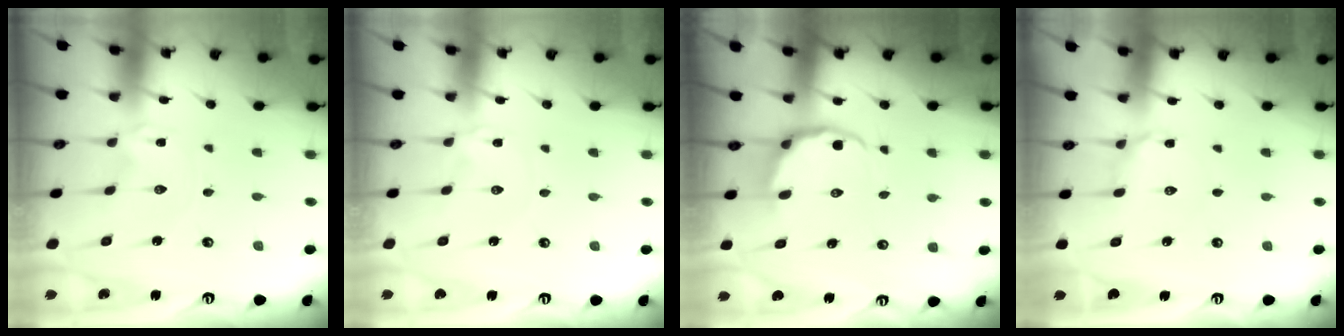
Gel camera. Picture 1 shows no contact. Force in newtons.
{"total": 0.8, "press": 0.8, "slide": 0.0}
{"total": 6.2, "press": 5.7, "slide": 2.6}
{"total": 4.6, "press": 4.5, "slide": 0.6}